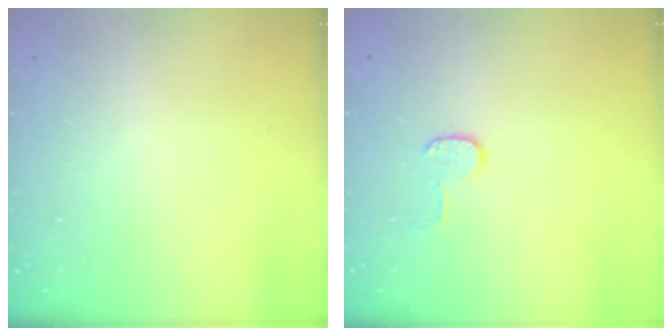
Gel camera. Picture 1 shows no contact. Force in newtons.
{"total": 5.9, "press": 5.9, "slide": 0.4}